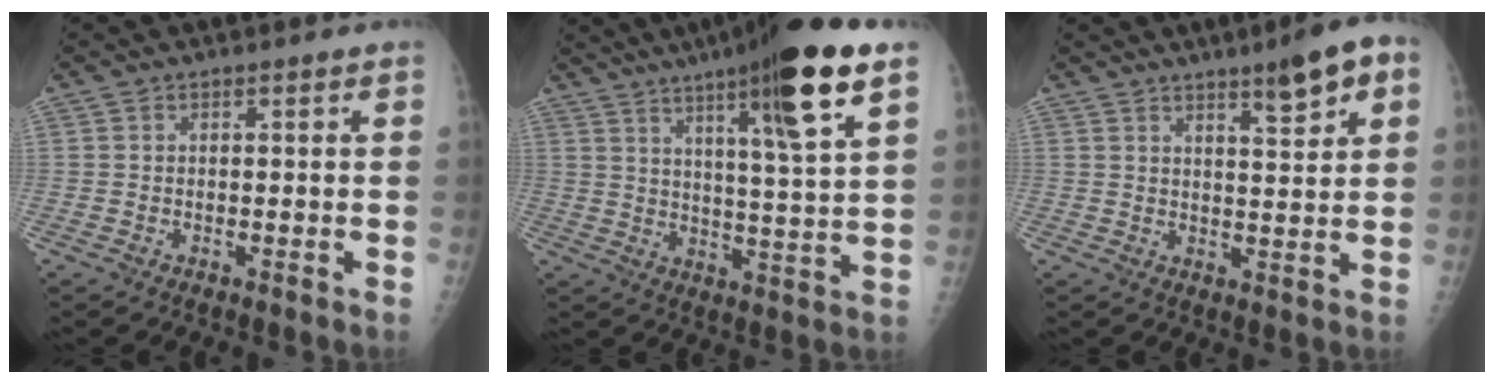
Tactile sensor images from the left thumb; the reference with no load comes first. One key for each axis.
{"total": 17.8, "fx": 9.9, "fy": 1.4, "fz": 14.8, "tx": -0.218, "ty": -0.042, "tz": 0.149}
{"total": 8.4, "fx": 4.5, "fy": 1.5, "fz": 6.9, "tx": -0.091, "ty": -0.014, "tz": 0.066}